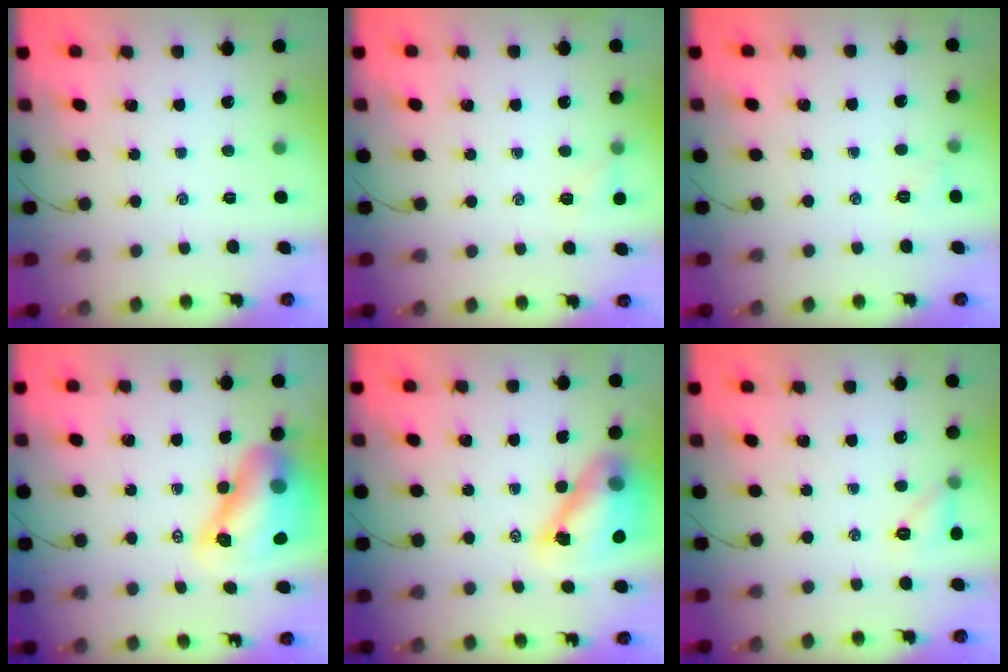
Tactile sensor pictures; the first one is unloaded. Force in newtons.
{"total": 5.5, "press": 5.3, "slide": 1.5}
{"total": 3.8, "press": 3.6, "slide": 1.1}
{"total": 14.2, "press": 13.7, "slide": 3.9}
{"total": 12.5, "press": 12.1, "slide": 3.2}
{"total": 7.4, "press": 7.2, "slide": 1.3}